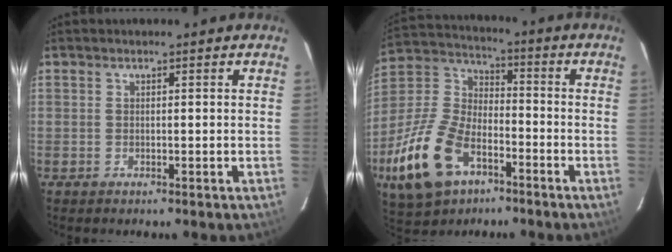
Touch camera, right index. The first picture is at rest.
{"total": 19.2, "force": [-9.3, 11.1, 12.5], "torque": [-0.290, -0.001, -0.169]}